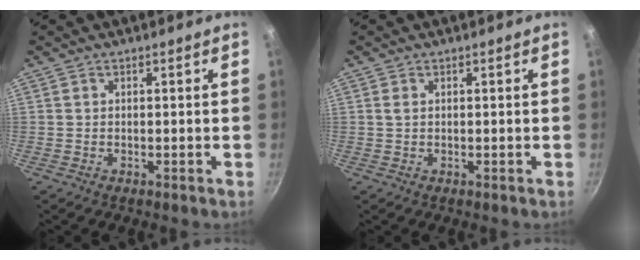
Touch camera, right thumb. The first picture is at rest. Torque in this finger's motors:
{"motor_torque": [-0.36, -0.35, 0.11, 0.02, 0.09]}